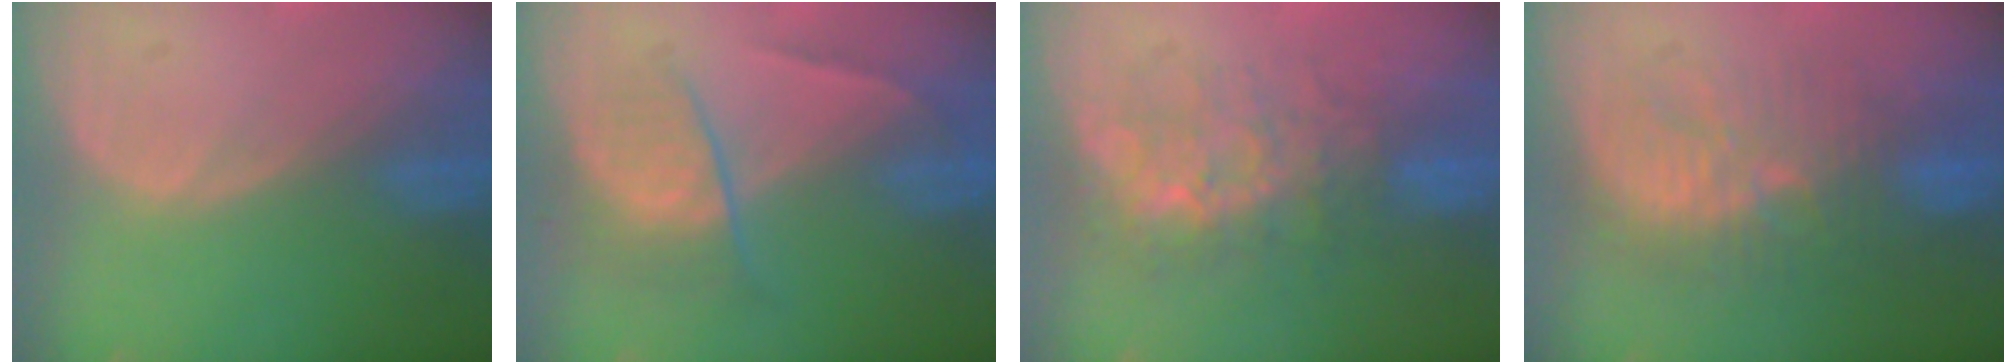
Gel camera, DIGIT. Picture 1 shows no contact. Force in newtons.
{"total": 6.8, "press": 5.9, "slide": 3.4}
{"total": 8.0, "press": 7.5, "slide": 2.8}
{"total": 9.2, "press": 9.0, "slide": 2.0}